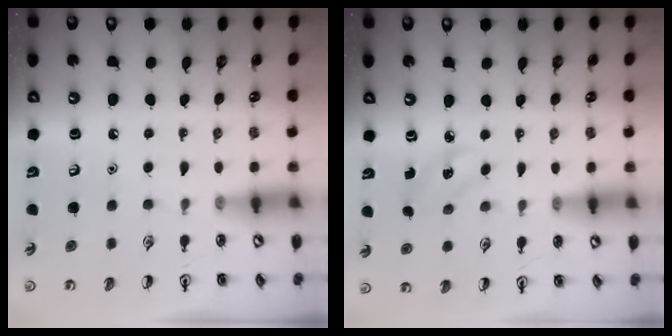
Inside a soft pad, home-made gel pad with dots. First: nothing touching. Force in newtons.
{"total": 2.4, "press": 2.2, "slide": 0.9}